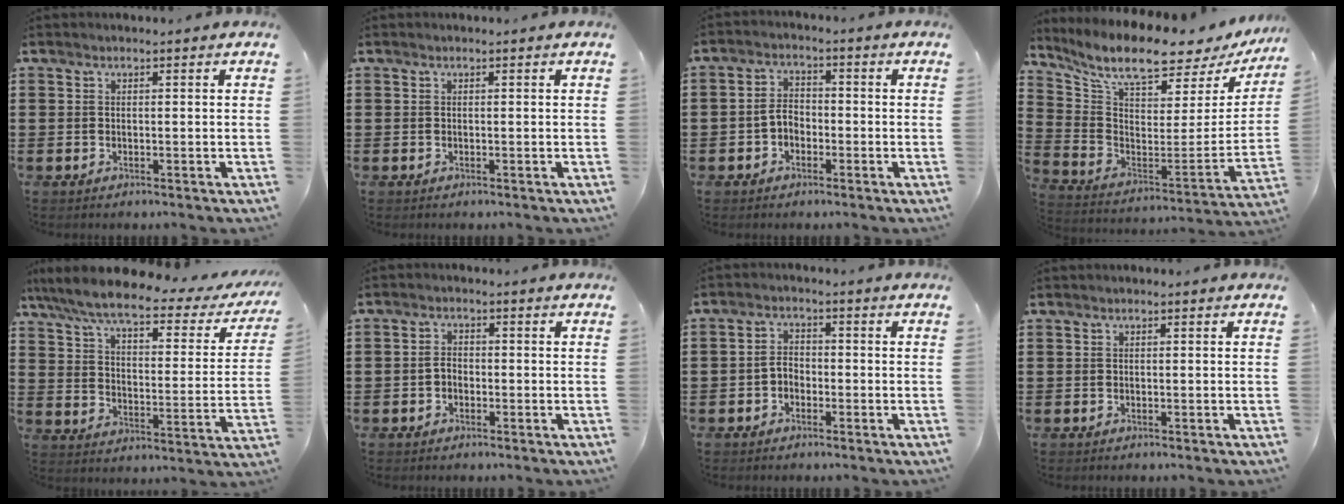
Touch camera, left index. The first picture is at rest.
{"total": 0.0}
{"total": 3.3, "force": [-1.3, 2.2, 2.0], "torque": [-0.048, 0.005, -0.029]}
{"total": 8.7, "force": [7.5, 1.1, 4.3], "torque": [-0.112, -0.065, 0.124]}
{"total": 7.5, "force": [5.9, 0.8, 4.6], "torque": [-0.113, -0.034, 0.099]}
{"total": 2.0, "force": [-0.6, 1.5, 1.2], "torque": [-0.028, 0.004, -0.013]}
{"total": 2.3, "force": [-1.2, 1.7, 1.1], "torque": [-0.025, 0.007, -0.027]}
{"total": 0.0}